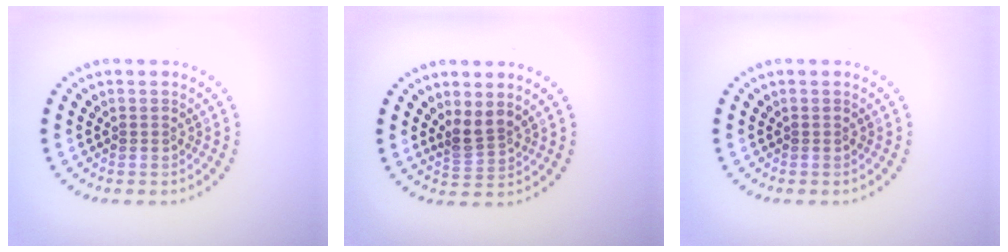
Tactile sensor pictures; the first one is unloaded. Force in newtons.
{"total": 2.3, "press": 1.8, "slide": 1.5}
{"total": 0.0}